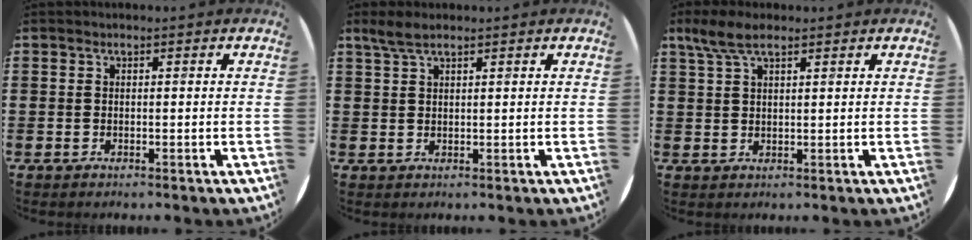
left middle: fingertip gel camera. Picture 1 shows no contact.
{"total": 2.5, "force": [1.9, 0.5, 1.4], "torque": [-0.032, 0.003, 0.035]}
{"total": 4.3, "force": [2.9, 1.4, 2.8], "torque": [-0.062, 0.005, 0.054]}